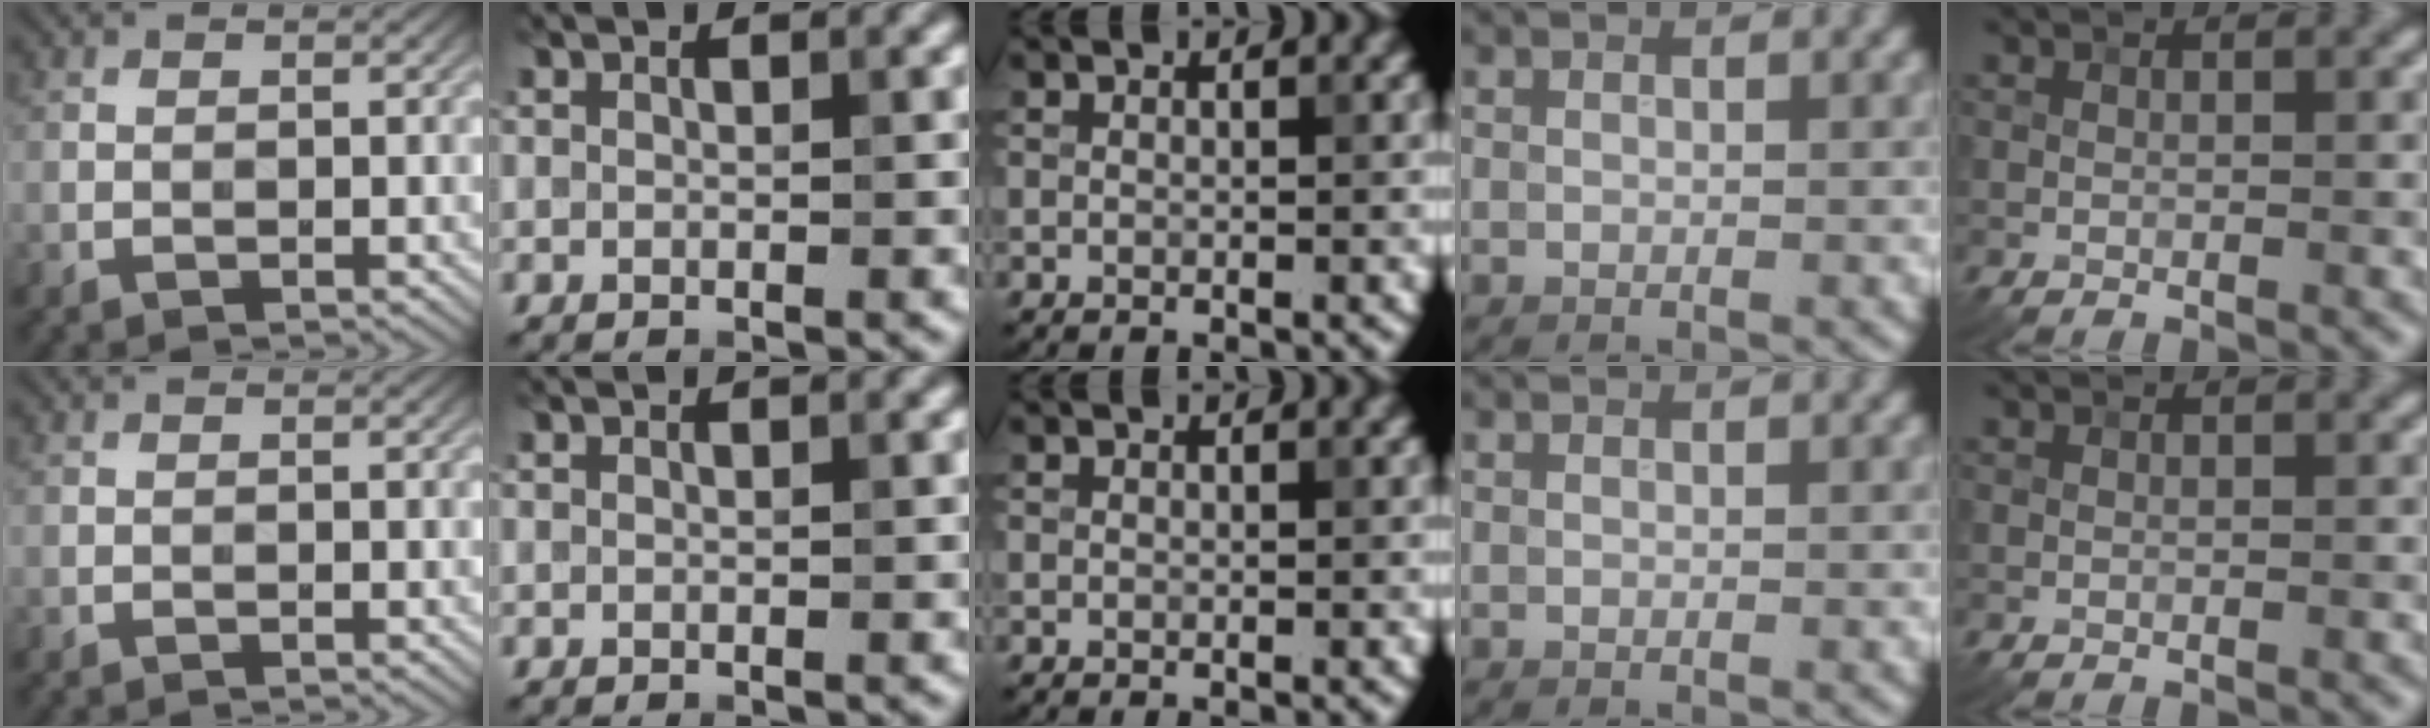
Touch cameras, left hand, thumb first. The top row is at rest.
{}